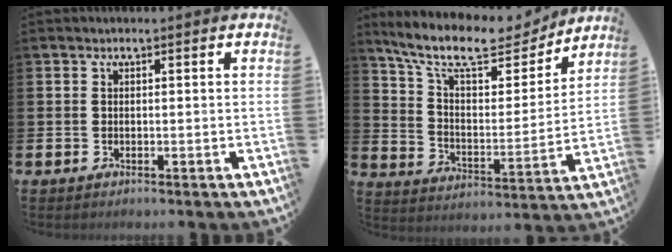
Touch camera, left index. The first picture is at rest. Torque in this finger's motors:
{"motor_torque": [1.11, -1.03, 0.29, 0.21]}